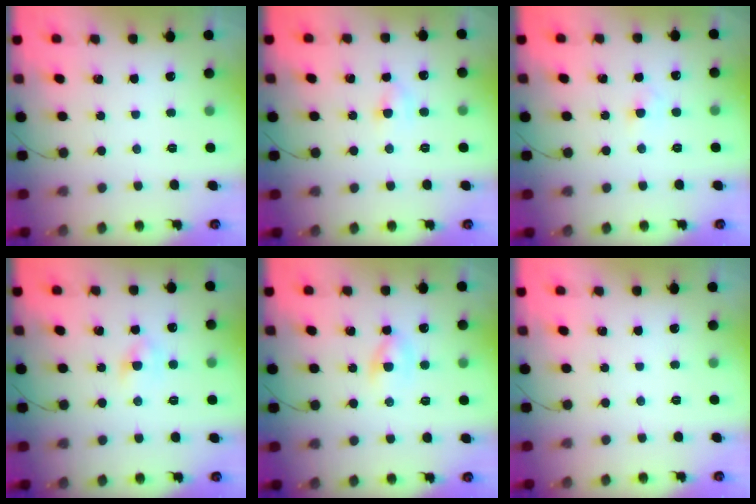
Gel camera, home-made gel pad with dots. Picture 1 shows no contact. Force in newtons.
{"total": 3.7, "press": 3.4, "slide": 1.3}
{"total": 1.9, "press": 1.8, "slide": 0.8}
{"total": 3.0, "press": 2.8, "slide": 1.0}
{"total": 3.6, "press": 3.6, "slide": 0.8}
{"total": 0.0}